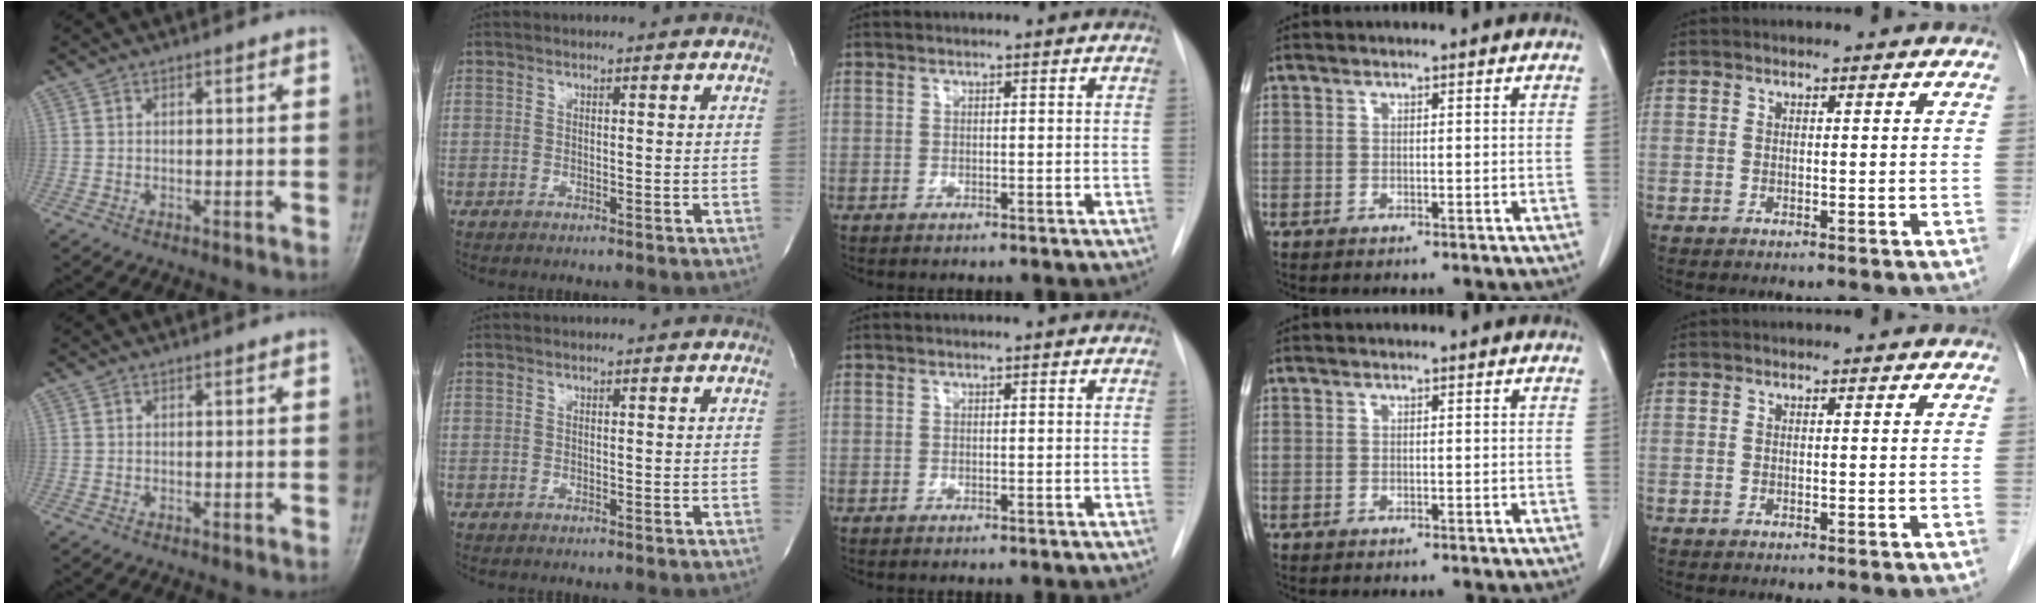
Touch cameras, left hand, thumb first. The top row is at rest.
{}